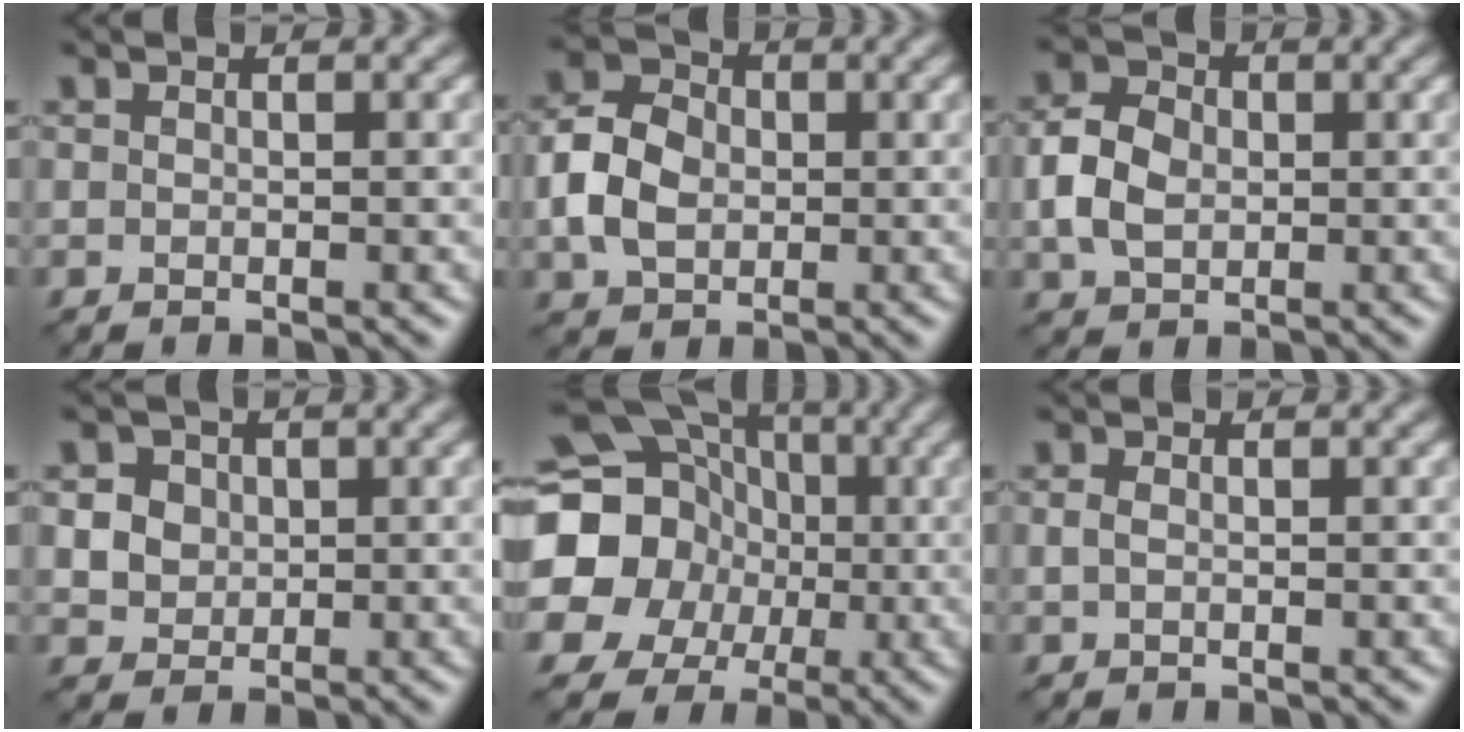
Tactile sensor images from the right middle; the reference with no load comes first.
{"total": 5.4, "force": [-0.3, 4.3, 3.3], "torque": [-0.076, 0.012, -0.014]}
{"total": 4.5, "force": [0.0, 3.5, 2.8], "torque": [-0.064, 0.008, -0.005]}
{"total": 4.1, "force": [1.3, 3.6, 1.5], "torque": [-0.033, 0.016, 0.023]}
{"total": 20.6, "force": [0.1, 19.6, 6.4], "torque": [-0.178, 0.012, -0.047]}
{"total": 0.7, "force": [0.1, 0.5, 0.5], "torque": [-0.011, 0.000, 0.002]}